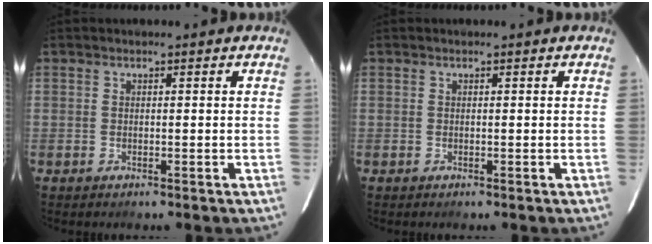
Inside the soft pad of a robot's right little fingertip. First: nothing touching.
{"total": 0.0}